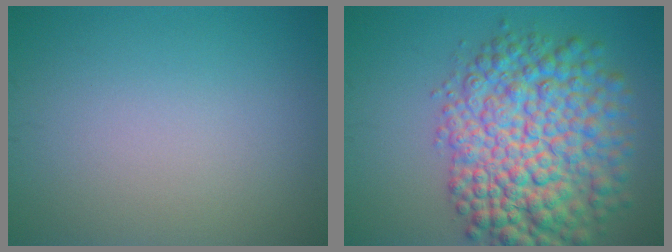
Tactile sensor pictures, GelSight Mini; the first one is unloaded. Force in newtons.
{"total": 11.1, "press": 11.1, "slide": 0.3}